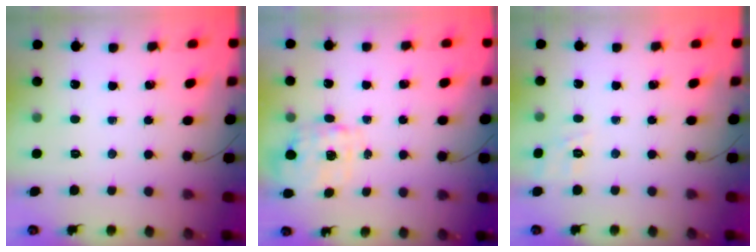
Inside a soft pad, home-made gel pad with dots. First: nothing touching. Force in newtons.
{"total": 4.0, "press": 3.9, "slide": 0.8}
{"total": 9.0, "press": 8.9, "slide": 1.8}